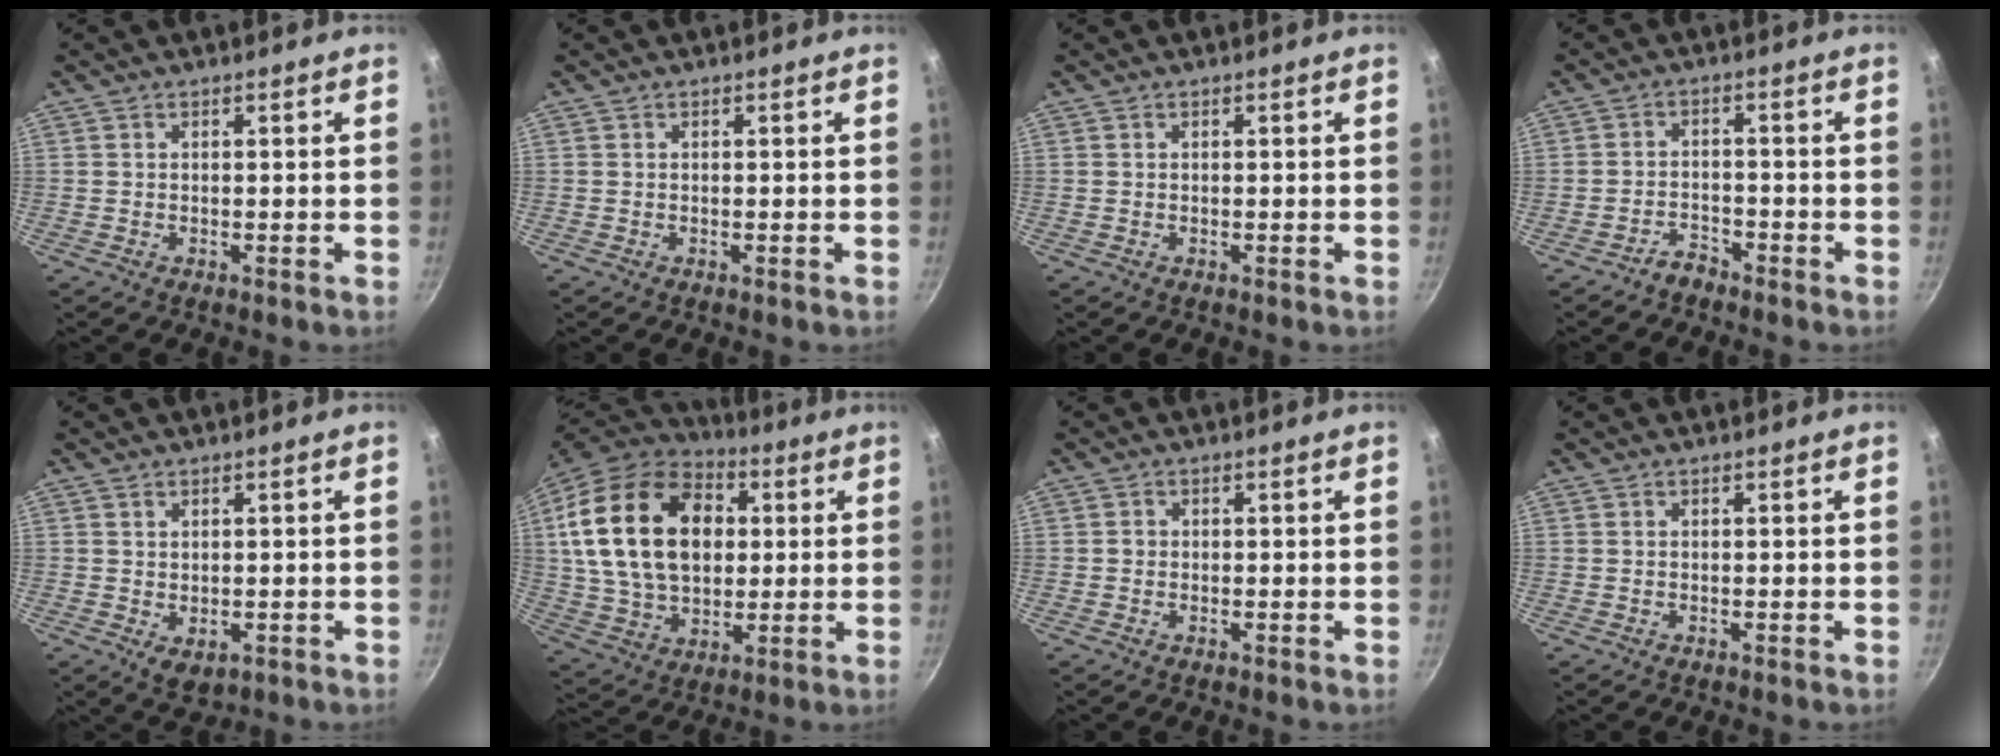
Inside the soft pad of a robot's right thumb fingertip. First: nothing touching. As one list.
[{"total": 0.0}, {"total": 0.0}, {"total": 2.9, "force": [-2.6, 1.2, 0.5], "torque": [0.004, 0.033, -0.045]}, {"total": 3.3, "force": [0.0, 2.5, 2.1], "torque": [-0.024, -0.008, 0.006]}, {"total": 26.4, "force": [5.0, 18.0, 18.6], "torque": [-0.323, 0.011, 0.090]}, {"total": 0.8, "force": [-0.1, 0.8, 0.2], "torque": [-0.001, 0.003, -0.004]}, {"total": 0.0}]